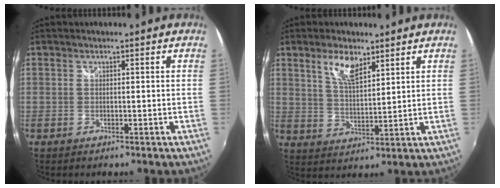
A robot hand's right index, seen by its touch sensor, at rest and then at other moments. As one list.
[{"total": 6.6, "force": [4.1, 2.5, 4.5], "torque": [-0.083, 0.004, 0.080]}]